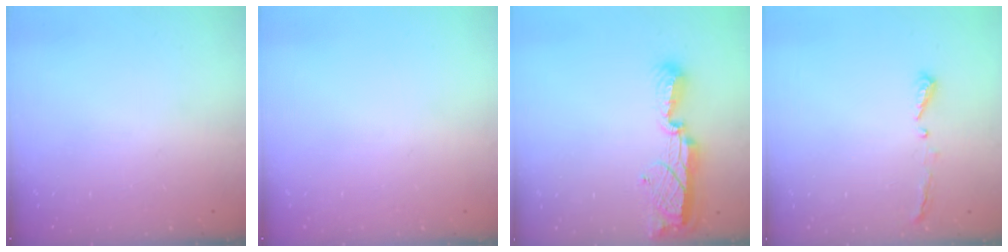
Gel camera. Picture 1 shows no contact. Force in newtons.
{"total": 0.0}
{"total": 9.9, "press": 9.7, "slide": 2.0}
{"total": 4.4, "press": 4.3, "slide": 0.6}